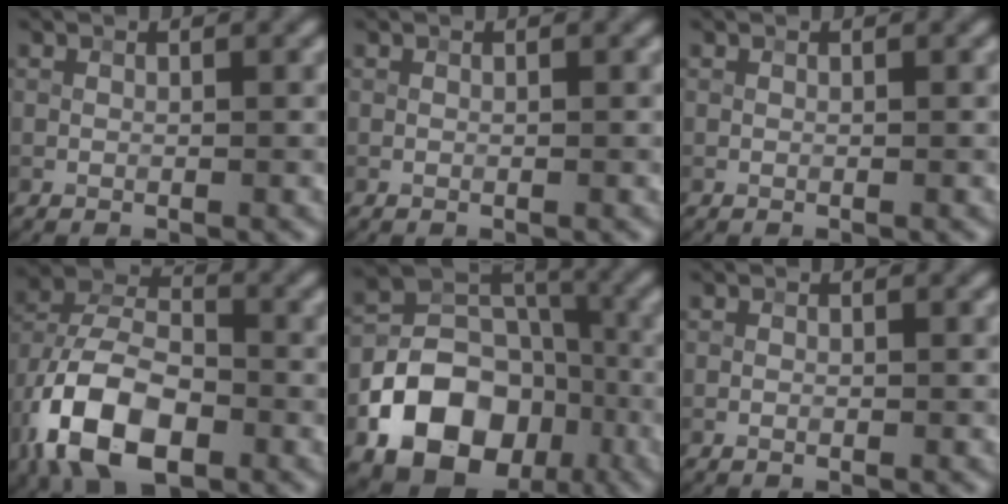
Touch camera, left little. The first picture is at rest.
{"total": 0.0}
{"total": 0.0}
{"total": 11.1, "force": [-4.8, 6.5, 7.6], "torque": [-0.156, 0.001, -0.095]}
{"total": 13.6, "force": [-5.6, 10.3, 6.8], "torque": [-0.120, -0.015, -0.114]}
{"total": 0.6, "force": [-0.3, 0.4, 0.3], "torque": [-0.002, 0.000, -0.005]}